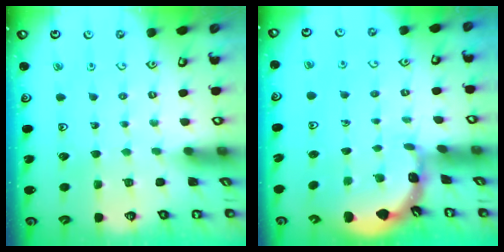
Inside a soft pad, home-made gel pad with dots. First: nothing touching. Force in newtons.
{"total": 1.8, "press": 1.8, "slide": 0.1}